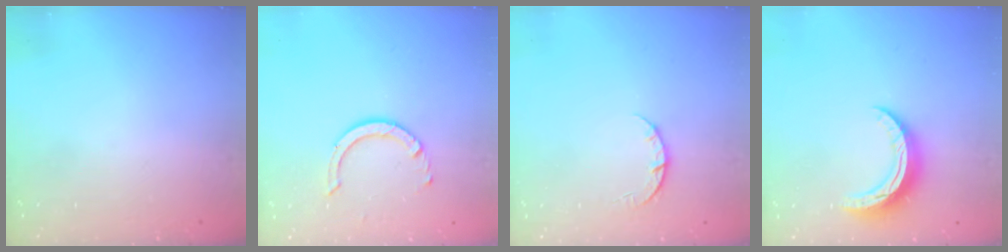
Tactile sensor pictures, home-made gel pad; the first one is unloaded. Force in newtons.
{"total": 7.3, "press": 7.3, "slide": 0.5}
{"total": 3.6, "press": 3.6, "slide": 0.5}
{"total": 9.9, "press": 9.9, "slide": 0.2}